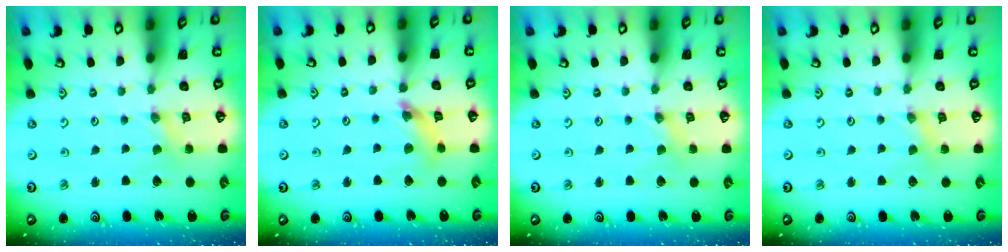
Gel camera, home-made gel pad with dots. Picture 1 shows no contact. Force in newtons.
{"total": 7.3, "press": 7.3, "slide": 0.7}
{"total": 0.0}
{"total": 1.3, "press": 1.3, "slide": 0.2}